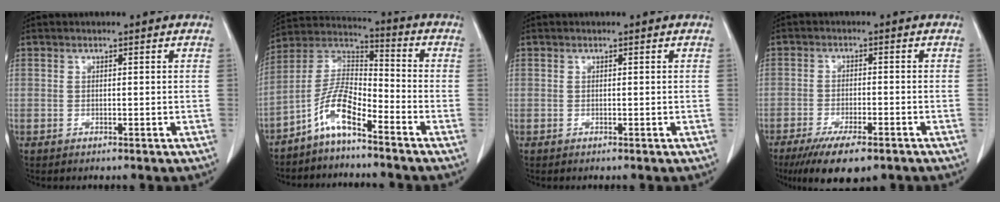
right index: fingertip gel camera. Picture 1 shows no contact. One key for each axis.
{"total": 8.2, "fx": -5.4, "fy": 1.9, "fz": 5.9, "tx": -0.128, "ty": 0.020, "tz": -0.109}
{"total": 0.0}
{"total": 9.3, "fx": -6.4, "fy": 2.6, "fz": 6.2, "tx": -0.098, "ty": -0.014, "tz": -0.100}